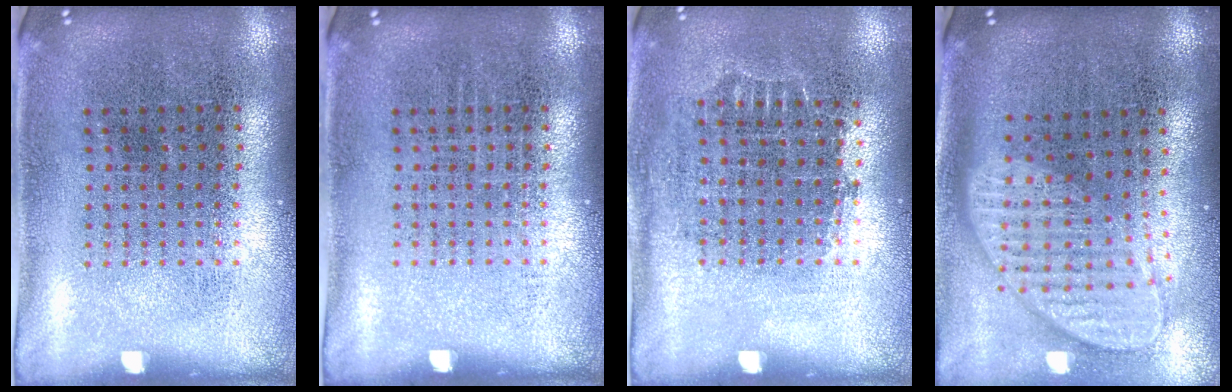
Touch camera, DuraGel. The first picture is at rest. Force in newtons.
{"total": 0.0}
{"total": 0.7, "press": 0.7, "slide": 0.2}
{"total": 2.0, "press": 1.6, "slide": 1.2}